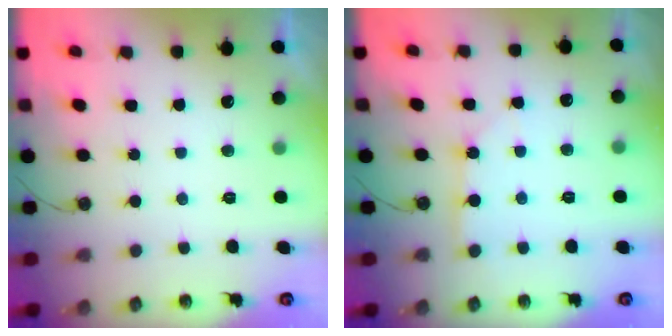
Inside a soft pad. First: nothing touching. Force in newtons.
{"total": 3.4, "press": 3.4, "slide": 0.1}